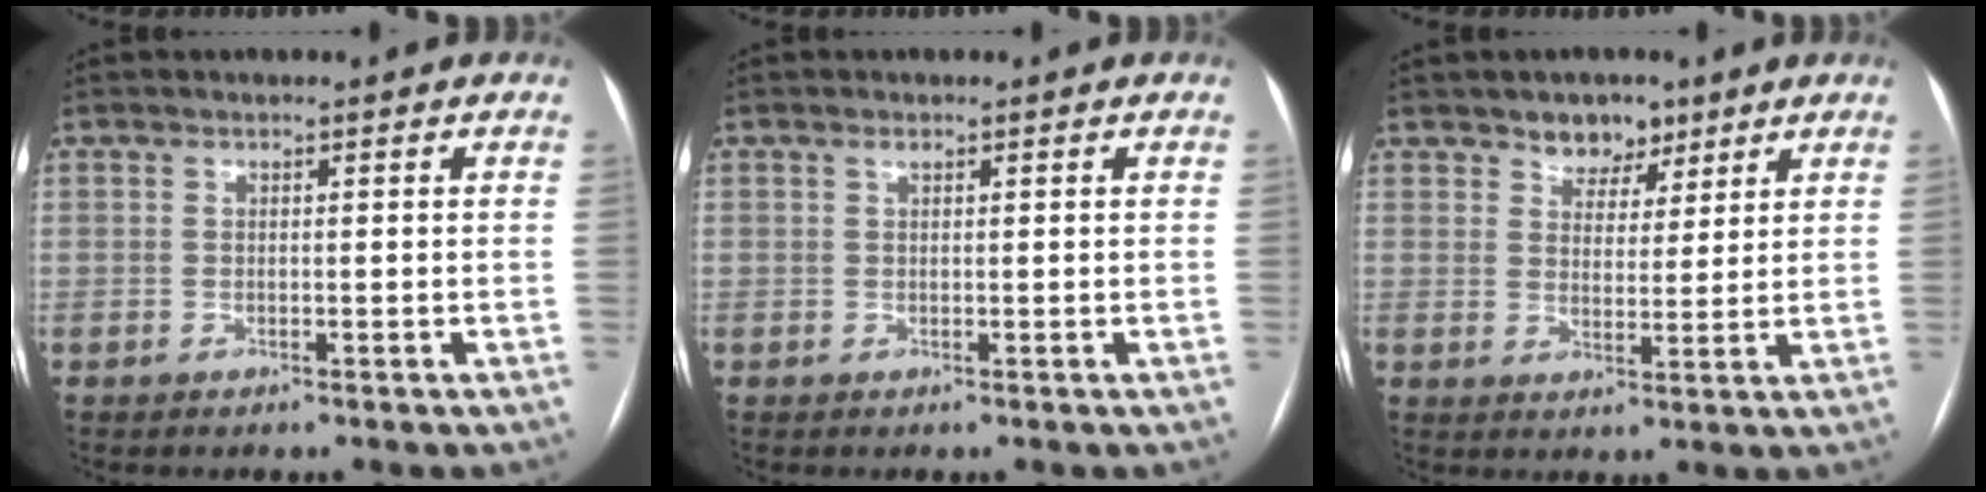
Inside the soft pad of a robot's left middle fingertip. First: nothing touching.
{"total": 0.6, "force": [0.4, 0.2, 0.4], "torque": [-0.010, 0.002, 0.007]}
{"total": 5.0, "force": [3.6, 3.1, 1.6], "torque": [-0.014, 0.003, 0.058]}